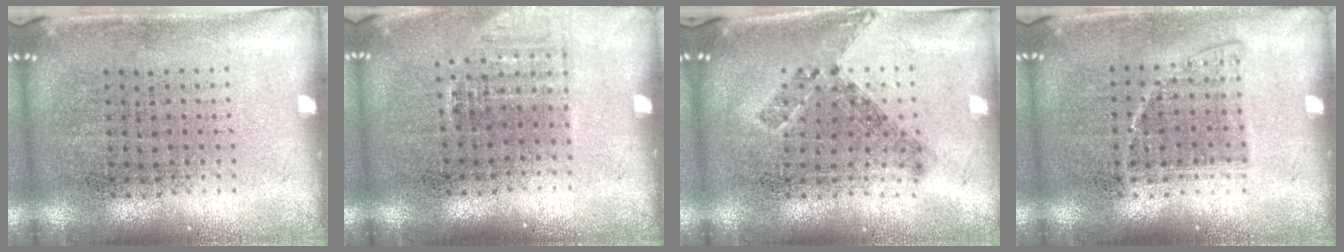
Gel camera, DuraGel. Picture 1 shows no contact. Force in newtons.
{"total": 0.9, "press": 0.8, "slide": 0.4}
{"total": 0.9, "press": 0.8, "slide": 0.4}
{"total": 0.8, "press": 0.8, "slide": 0.3}